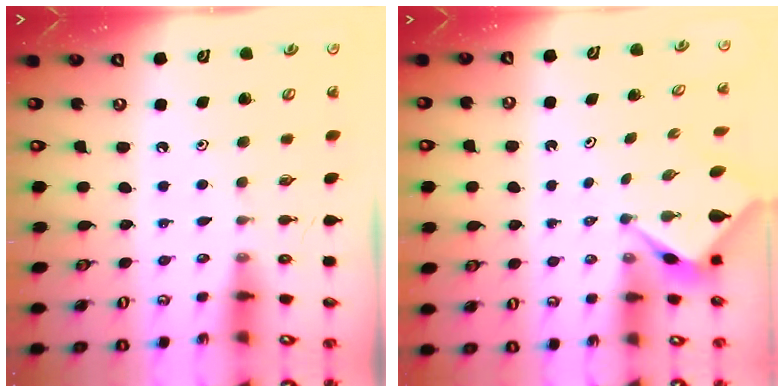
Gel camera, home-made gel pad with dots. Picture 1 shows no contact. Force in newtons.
{"total": 2.8, "press": 2.8, "slide": 0.1}